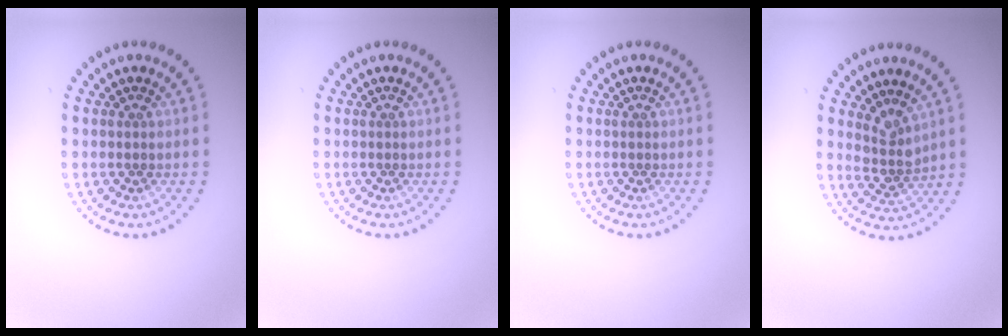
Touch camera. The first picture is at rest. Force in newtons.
{"total": 0.0}
{"total": 0.0}
{"total": 2.6, "press": 1.9, "slide": 1.7}